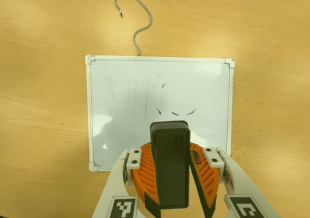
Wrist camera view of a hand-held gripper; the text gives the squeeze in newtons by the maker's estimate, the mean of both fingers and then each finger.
{"total": 11.0, "left": 10.7, "right": 11.3}